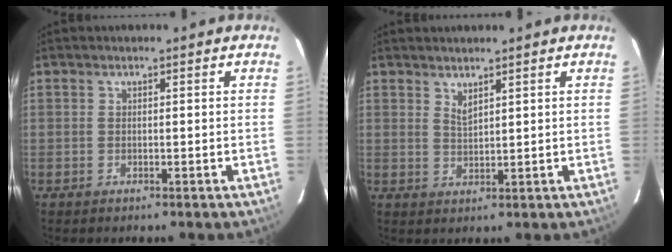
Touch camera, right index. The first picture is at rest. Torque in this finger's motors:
{"motor_torque": [-0.12, -0.06, 0.02, 0.02]}